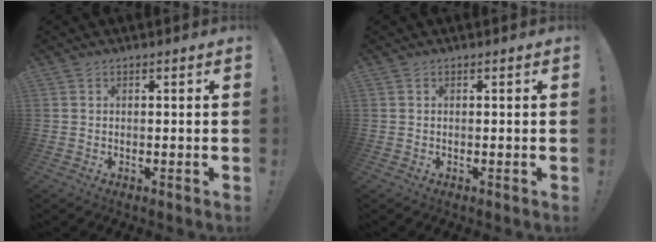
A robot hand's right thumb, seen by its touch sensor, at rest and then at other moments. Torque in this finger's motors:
{"motor_torque": [1.76, 1.93, 0.31, -0.37, 0.00]}